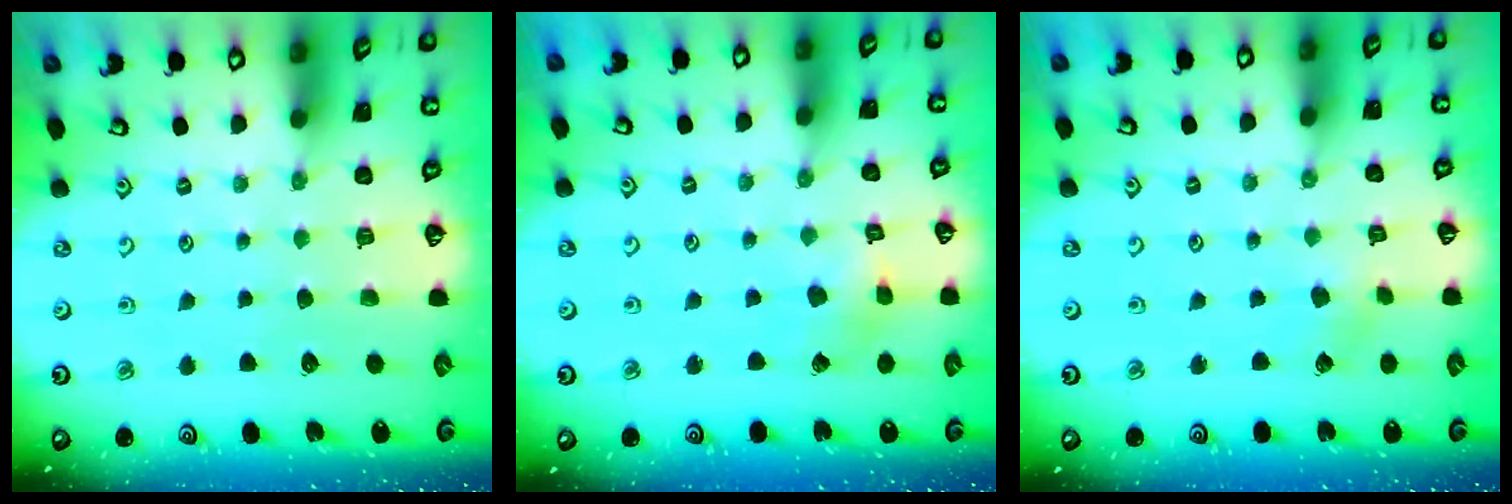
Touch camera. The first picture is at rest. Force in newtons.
{"total": 3.5, "press": 3.5, "slide": 0.3}
{"total": 2.2, "press": 2.2, "slide": 0.3}